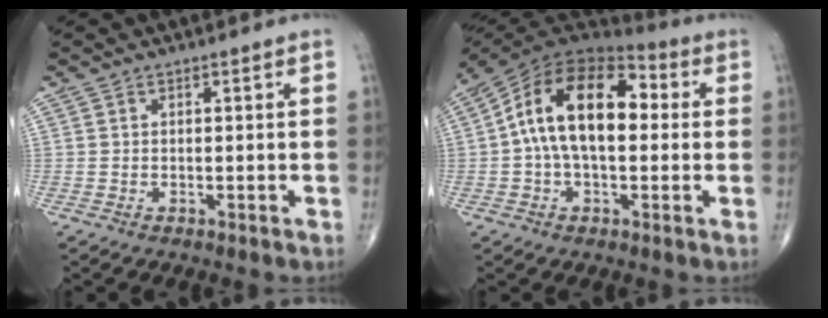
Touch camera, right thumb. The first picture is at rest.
{"total": 17.7, "force": [1.8, 10.0, 14.5], "torque": [-0.231, 0.044, 0.019]}